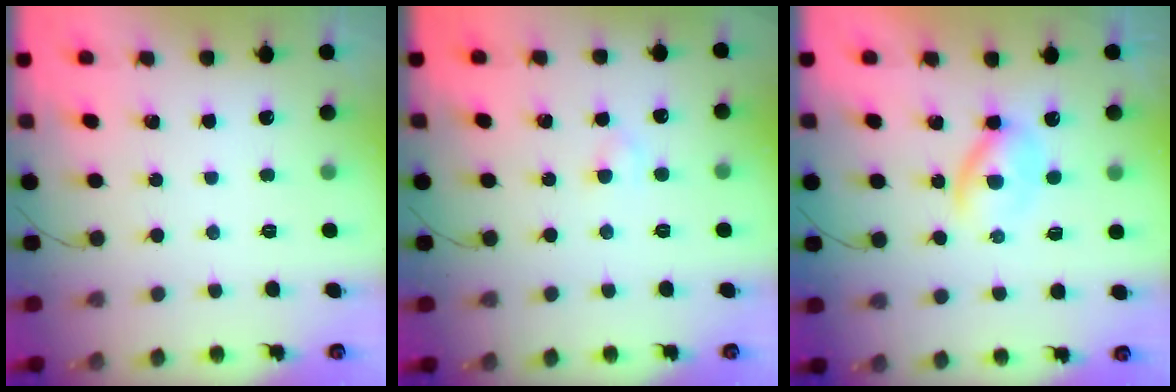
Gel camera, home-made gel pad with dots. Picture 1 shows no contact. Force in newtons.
{"total": 2.5, "press": 2.3, "slide": 1.0}
{"total": 2.8, "press": 2.8, "slide": 0.5}